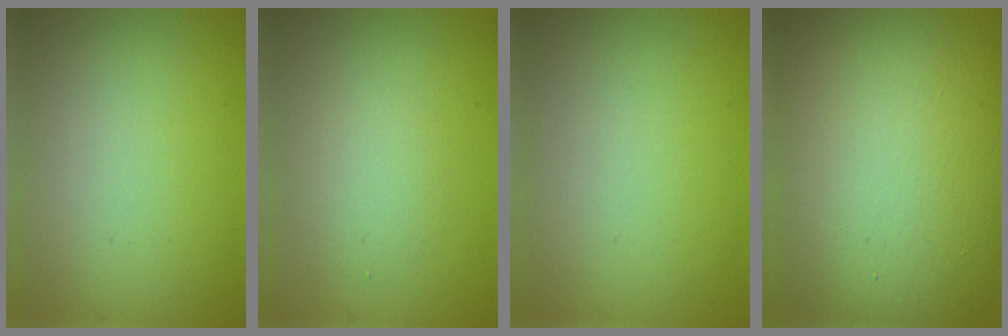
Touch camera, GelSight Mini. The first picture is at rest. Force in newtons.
{"total": 1.9, "press": 1.9, "slide": 0.1}
{"total": 0.0}
{"total": 19.4, "press": 19.3, "slide": 1.7}